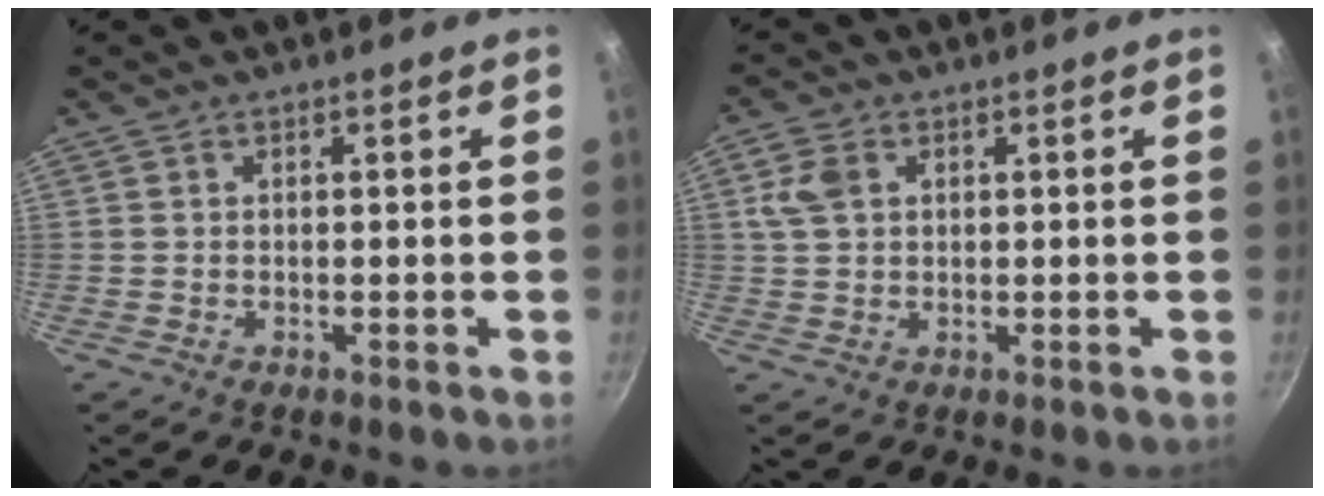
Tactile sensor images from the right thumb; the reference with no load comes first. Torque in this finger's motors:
{"motor_torque": [0.76, 0.62, 0.08, 0.17, 0.00]}